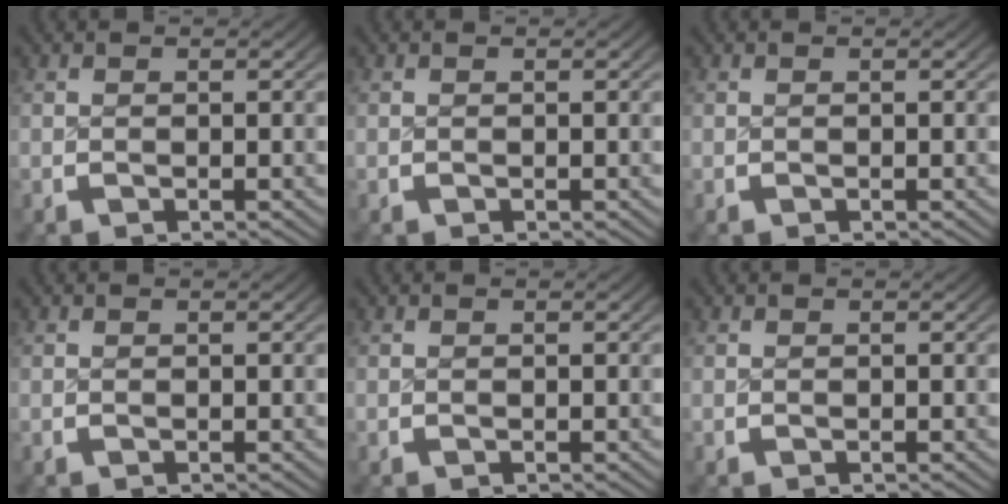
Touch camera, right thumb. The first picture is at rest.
{"total": 0.0}
{"total": 0.0}
{"total": 0.0}
{"total": 0.0}
{"total": 0.0}